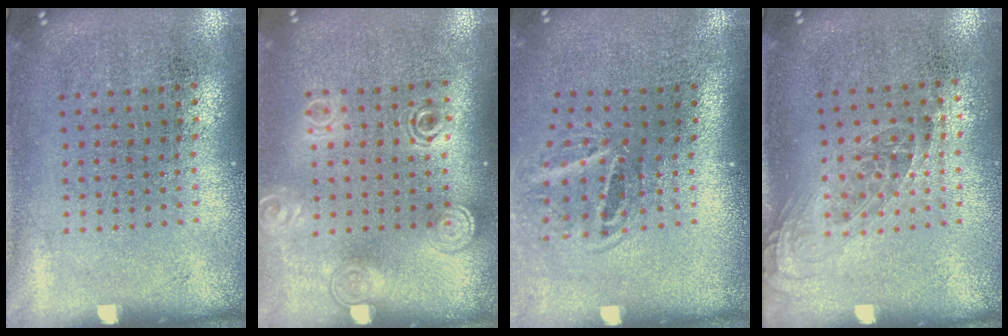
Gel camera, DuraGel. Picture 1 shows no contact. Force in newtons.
{"total": 1.5, "press": 1.2, "slide": 0.9}
{"total": 1.9, "press": 1.2, "slide": 1.5}
{"total": 1.1, "press": 0.9, "slide": 0.6}